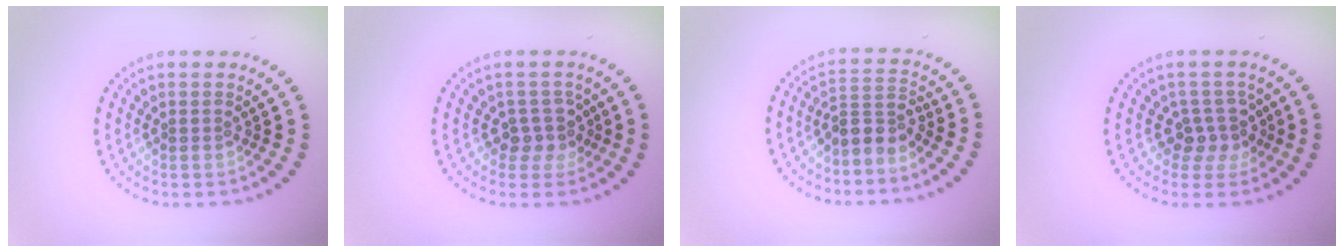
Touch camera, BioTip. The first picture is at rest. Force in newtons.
{"total": 2.4, "press": 1.9, "slide": 1.5}
{"total": 2.6, "press": 1.9, "slide": 1.8}
{"total": 2.6, "press": 2.0, "slide": 1.6}